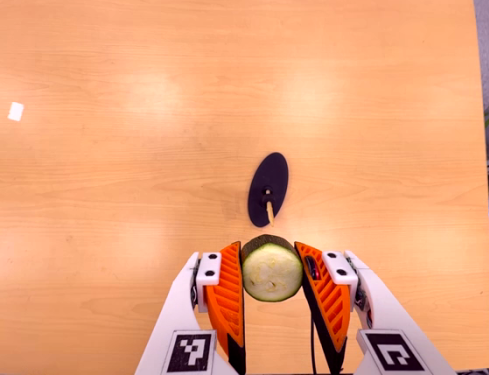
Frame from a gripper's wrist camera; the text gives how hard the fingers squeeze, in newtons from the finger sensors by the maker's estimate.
{"total": 11.2, "left": 12.6, "right": 9.9}